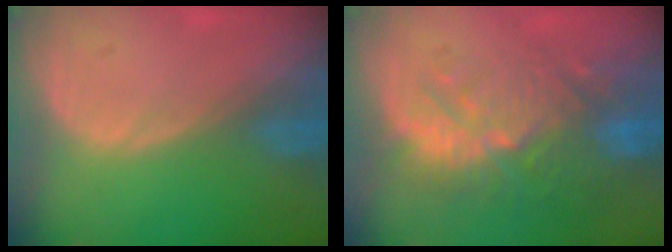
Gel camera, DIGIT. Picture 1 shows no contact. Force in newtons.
{"total": 11.2, "press": 9.9, "slide": 5.2}